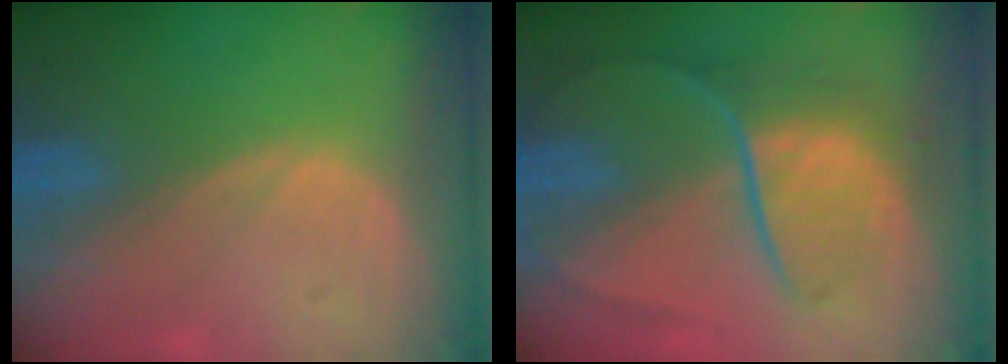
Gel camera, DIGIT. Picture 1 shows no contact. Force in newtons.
{"total": 9.1, "press": 7.5, "slide": 5.2}